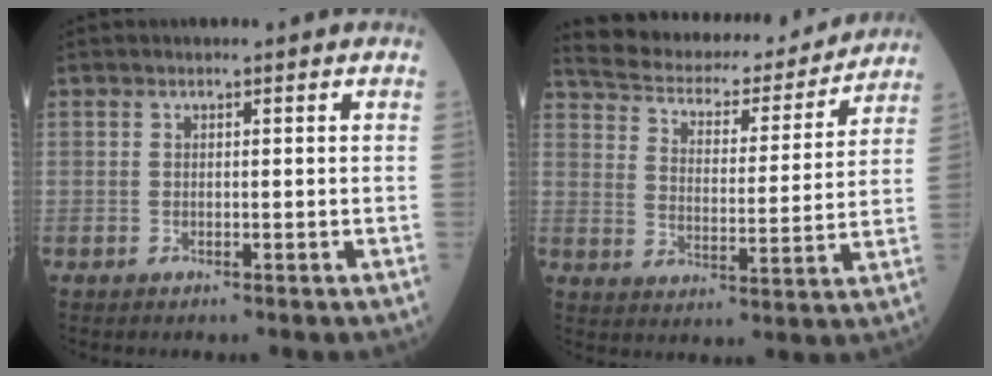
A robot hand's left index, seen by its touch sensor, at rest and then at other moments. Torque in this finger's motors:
{"motor_torque": [-0.51, -0.89, -0.20, 0.04]}